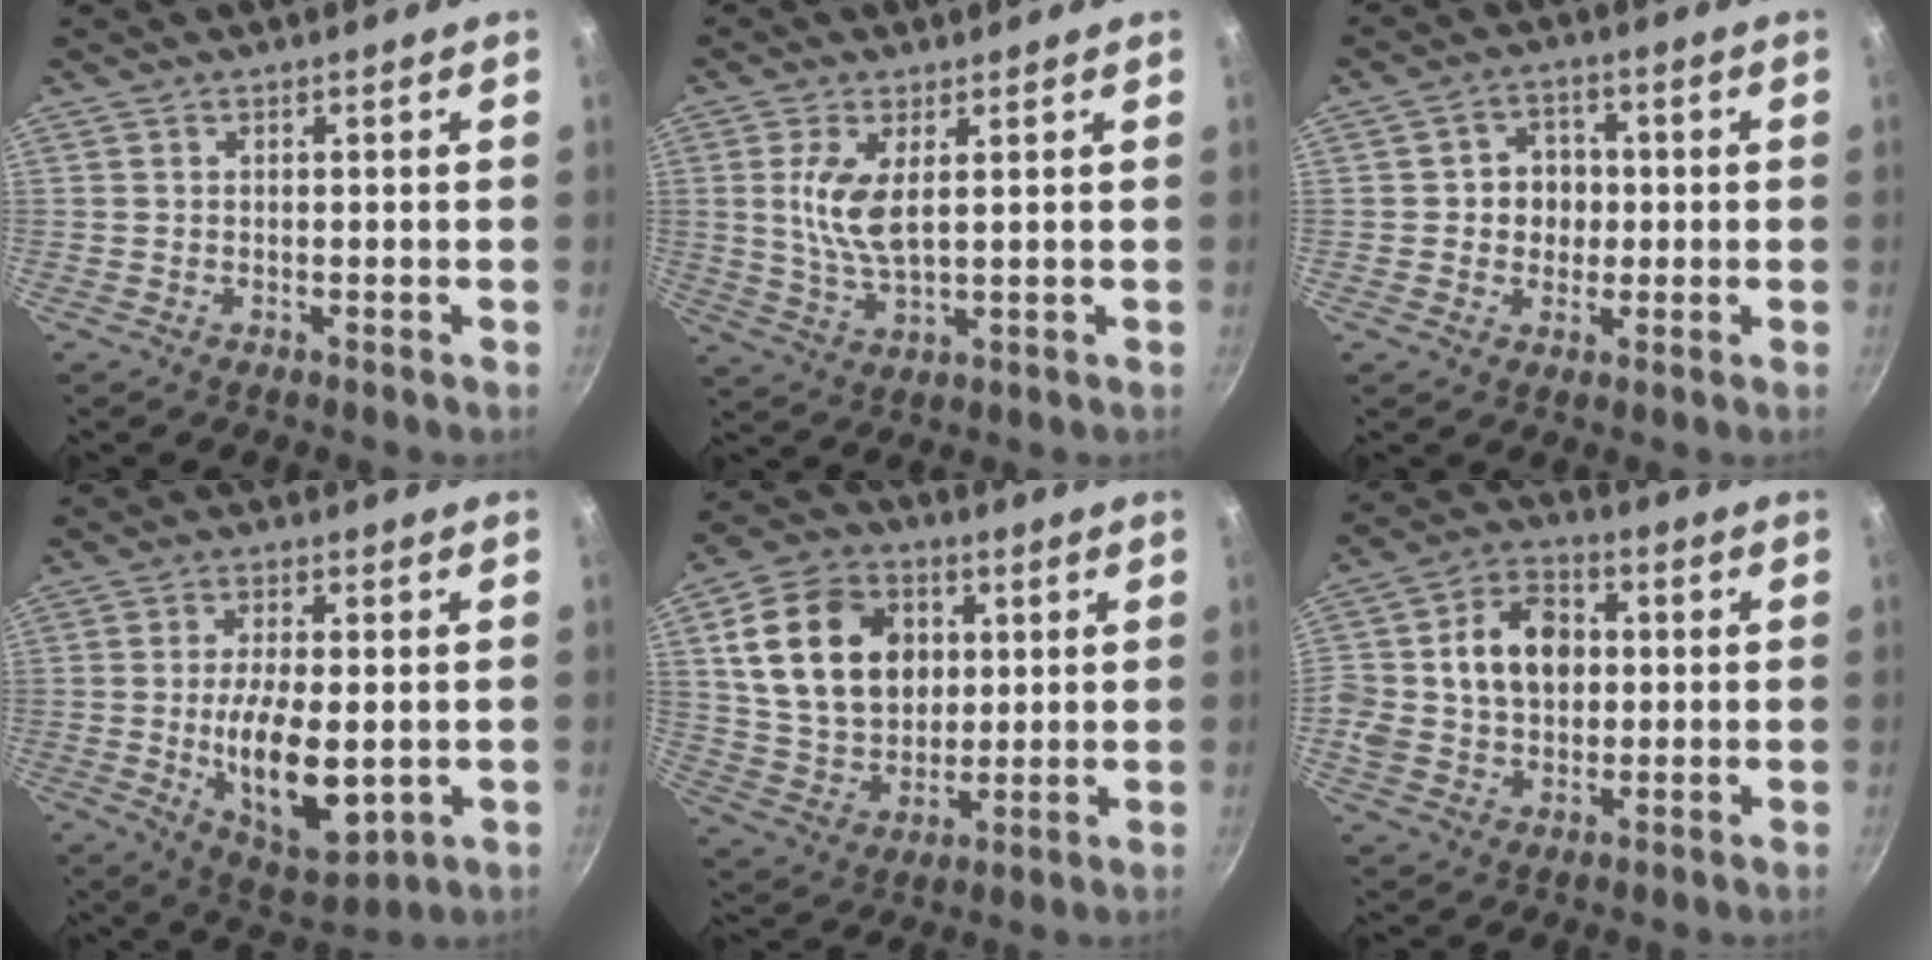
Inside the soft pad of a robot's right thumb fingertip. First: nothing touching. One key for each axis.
{"total": 7.4, "fx": 1.8, "fy": 3.1, "fz": 6.5, "tx": -0.131, "ty": -0.012, "tz": 0.040}
{"total": 6.2, "fx": 0.0, "fy": 5.6, "fz": 2.9, "tx": -0.010, "ty": 0.006, "tz": -0.007}
{"total": 14.1, "fx": -1.7, "fy": 6.2, "fz": 12.6, "tx": -0.205, "ty": -0.007, "tz": -0.015}
{"total": 19.1, "fx": 4.4, "fy": 14.4, "fz": 11.7, "tx": -0.184, "ty": -0.002, "tz": 0.082}
{"total": 15.1, "fx": 1.6, "fy": 11.5, "fz": 9.6, "tx": -0.152, "ty": 0.022, "tz": 0.016}